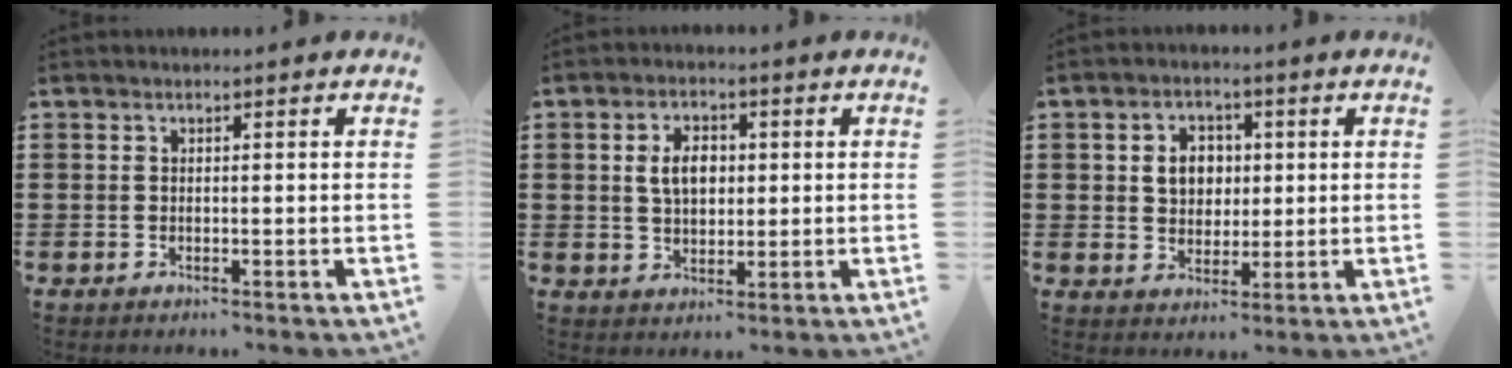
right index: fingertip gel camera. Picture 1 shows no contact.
{"total": 4.8, "force": [0.7, 3.1, 3.6], "torque": [-0.070, 0.011, 0.008]}
{"total": 5.0, "force": [0.9, 4.2, 2.6], "torque": [-0.058, 0.012, 0.010]}